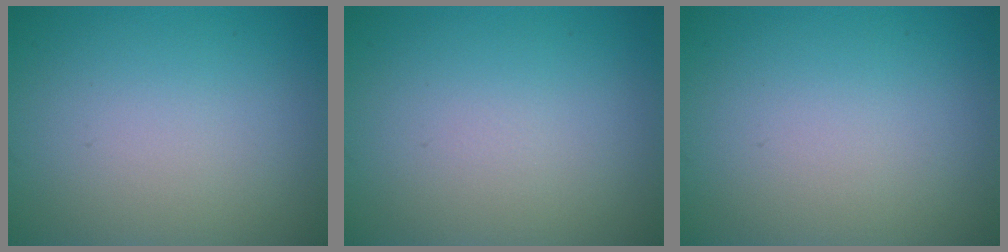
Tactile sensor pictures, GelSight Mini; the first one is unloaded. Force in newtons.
{"total": 0.0}
{"total": 0.0}